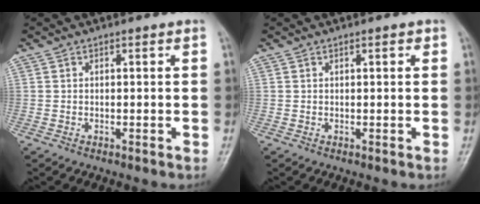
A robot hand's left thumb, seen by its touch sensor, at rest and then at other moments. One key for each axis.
{"total": 0.8, "fx": 0.4, "fy": 0.3, "fz": 0.6, "tx": -0.009, "ty": 0.000, "tz": 0.004}